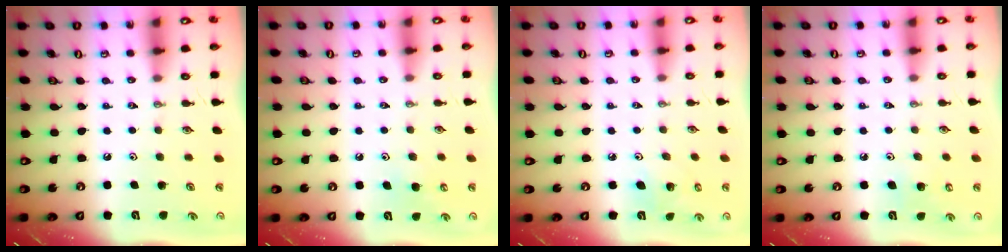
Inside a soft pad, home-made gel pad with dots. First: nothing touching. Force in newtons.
{"total": 6.6, "press": 6.6, "slide": 0.6}
{"total": 5.9, "press": 5.6, "slide": 1.6}
{"total": 7.6, "press": 7.5, "slide": 1.2}